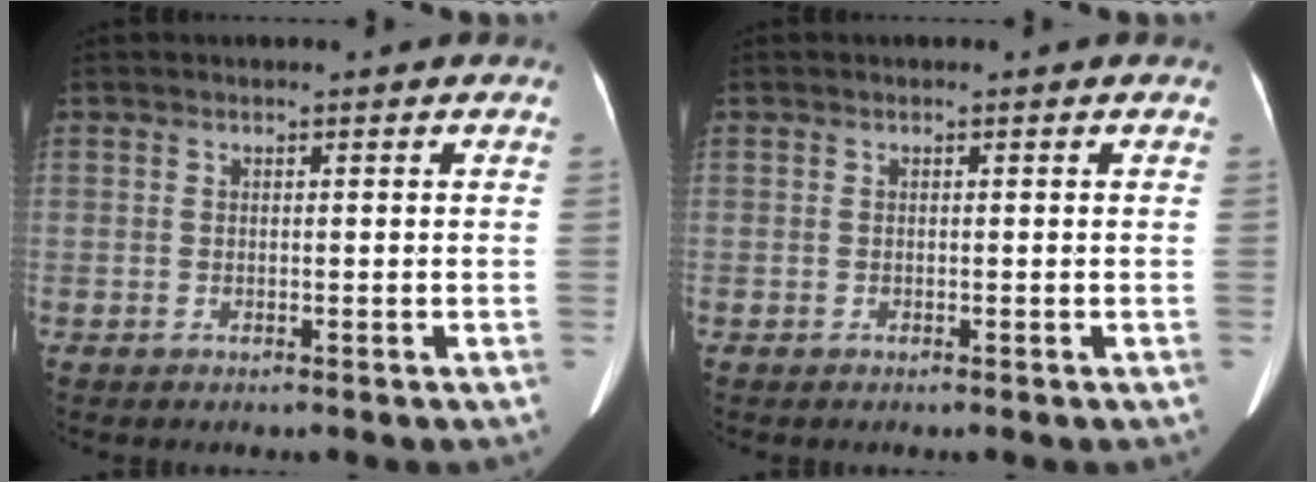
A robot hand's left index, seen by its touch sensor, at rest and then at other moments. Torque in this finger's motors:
{"motor_torque": [0.03, 0.06, 0.00, 0.01]}